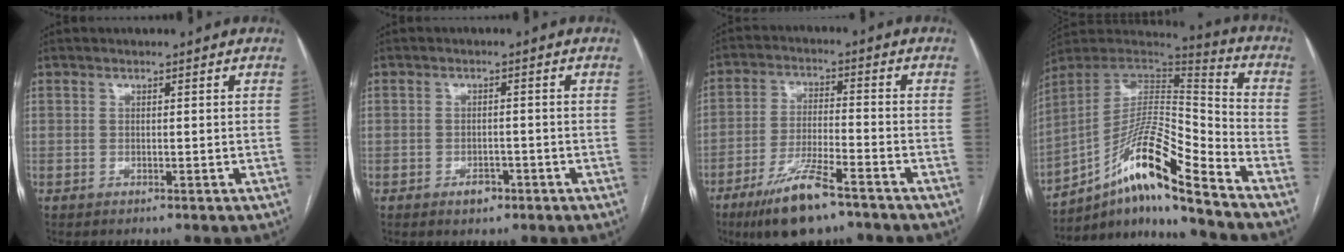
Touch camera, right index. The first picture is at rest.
{"total": 2.5, "force": [-1.4, 1.6, 1.2], "torque": [-0.011, 0.005, -0.017]}
{"total": 10.9, "force": [-7.3, 2.1, 7.8], "torque": [-0.152, -0.018, -0.130]}
{"total": 17.2, "force": [-11.4, 1.4, 12.8], "torque": [-0.236, 0.018, -0.200]}